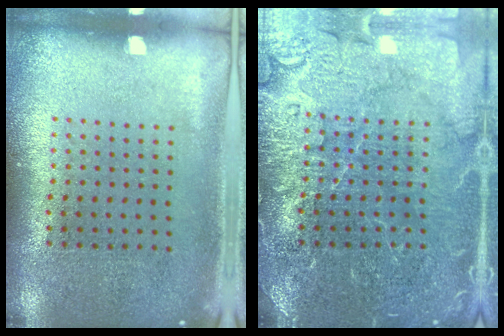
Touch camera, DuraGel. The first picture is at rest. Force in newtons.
{"total": 6.5, "press": 6.4, "slide": 1.0}